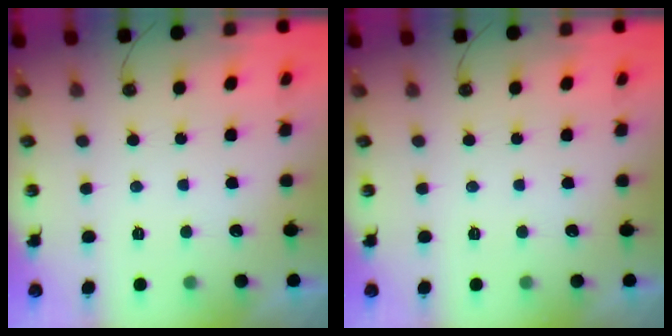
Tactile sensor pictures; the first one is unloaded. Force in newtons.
{"total": 0.0}